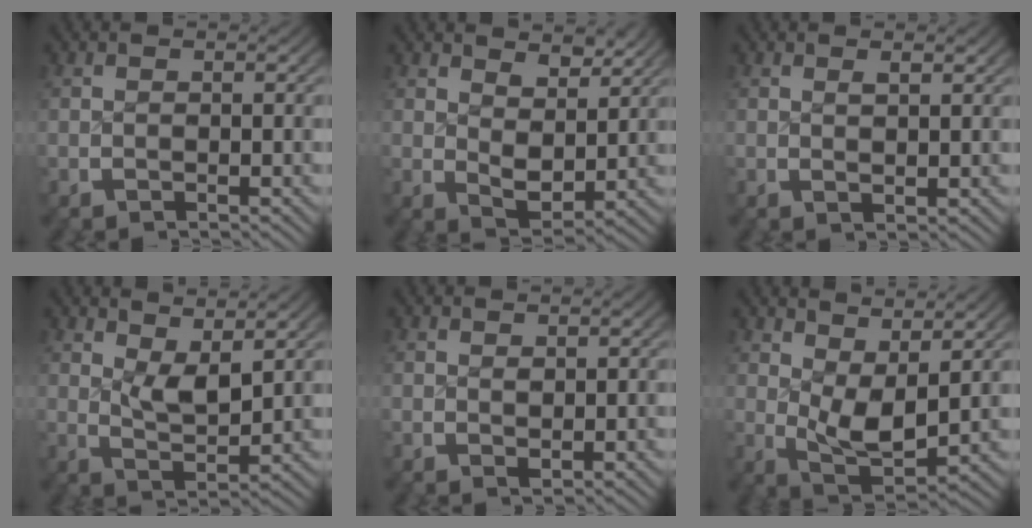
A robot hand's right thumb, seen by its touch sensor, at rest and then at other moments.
{"total": 4.1, "force": [1.9, 2.4, 2.7], "torque": [-0.045, -0.022, 0.041]}
{"total": 1.0, "force": [0.7, 0.2, 0.6], "torque": [-0.010, -0.004, 0.018]}
{"total": 3.9, "force": [2.0, 1.8, 2.8], "torque": [-0.052, -0.017, 0.042]}
{"total": 0.7, "force": [0.5, 0.4, 0.4], "torque": [-0.006, -0.006, 0.016]}
{"total": 5.6, "force": [1.2, 3.2, 4.5], "torque": [-0.090, -0.032, 0.034]}